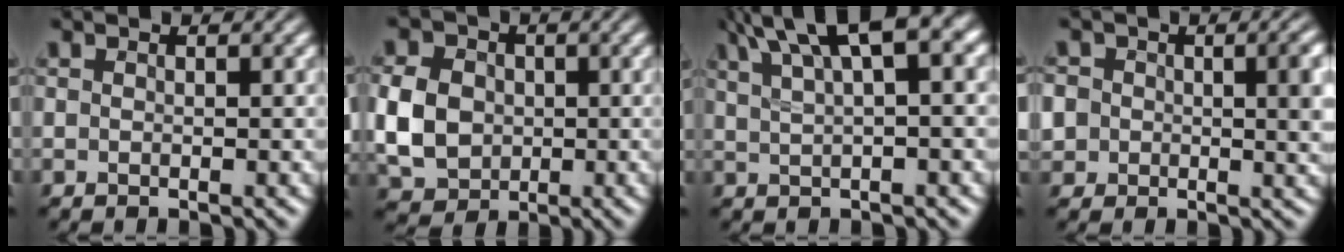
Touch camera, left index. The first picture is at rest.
{"total": 6.1, "force": [-0.2, 5.0, 3.5], "torque": [-0.084, 0.003, -0.010]}
{"total": 8.0, "force": [4.7, 2.1, 6.2], "torque": [-0.102, 0.028, 0.083]}
{"total": 7.2, "force": [0.2, 5.5, 4.6], "torque": [-0.060, 0.001, 0.000]}